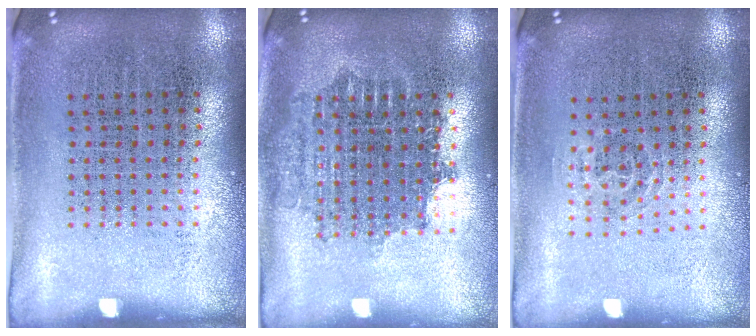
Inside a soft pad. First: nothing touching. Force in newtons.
{"total": 1.7, "press": 1.4, "slide": 1.0}
{"total": 0.8, "press": 0.5, "slide": 0.7}